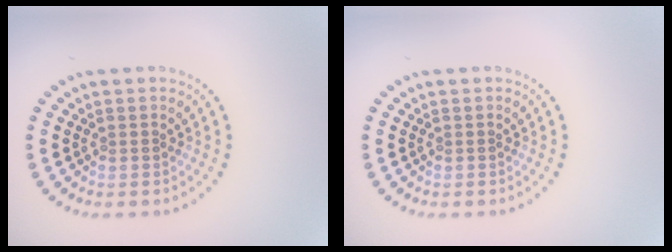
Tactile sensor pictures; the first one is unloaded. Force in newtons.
{"total": 0.0}